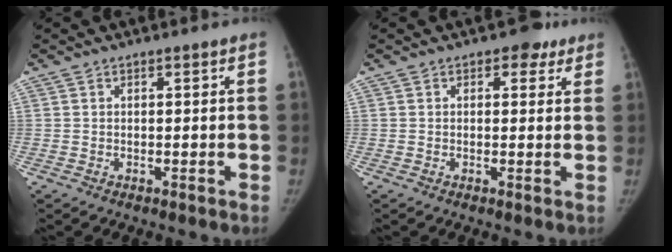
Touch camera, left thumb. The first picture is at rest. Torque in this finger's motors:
{"motor_torque": [0.56, 0.42, 0.20, -0.01, 0.02]}